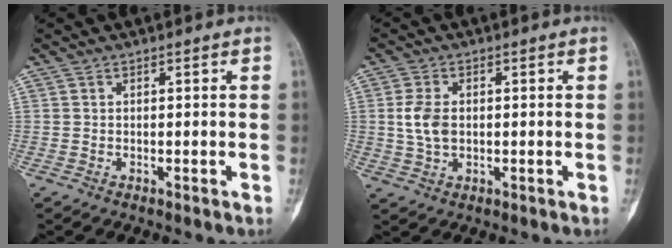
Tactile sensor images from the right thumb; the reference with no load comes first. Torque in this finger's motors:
{"motor_torque": [0.51, 0.51, 0.40, -0.49, 0.01]}